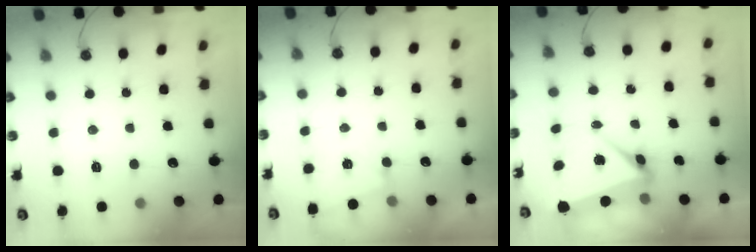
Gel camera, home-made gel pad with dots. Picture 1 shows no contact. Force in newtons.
{"total": 2.6, "press": 1.5, "slide": 2.1}
{"total": 6.0, "press": 6.0, "slide": 0.3}